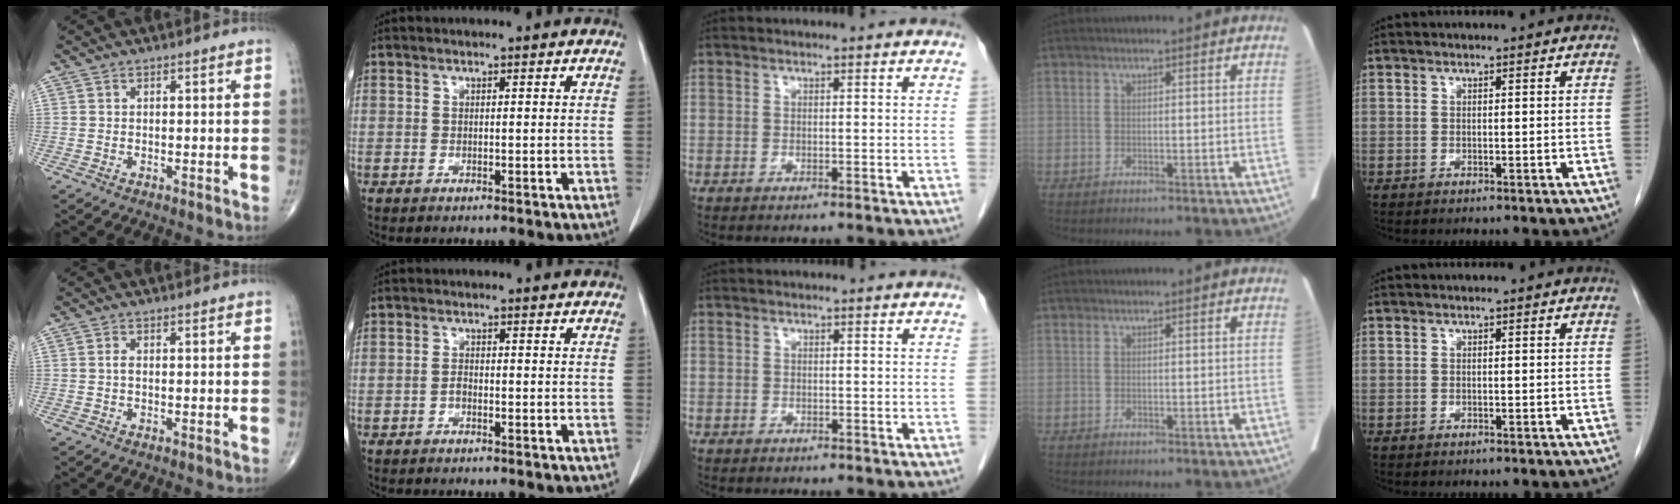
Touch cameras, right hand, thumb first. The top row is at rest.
{"thumb": {"total": 0.8, "force": [-0.1, 0.4, 0.6], "torque": [-0.010, 0.002, -0.004]}, "index": {"total": 0.8, "force": [-0.5, 0.2, 0.6], "torque": [-0.010, 0.003, -0.012]}, "middle": {"total": 0.6, "force": [-0.4, 0.4, 0.0], "torque": [-0.007, 0.002, -0.008]}}